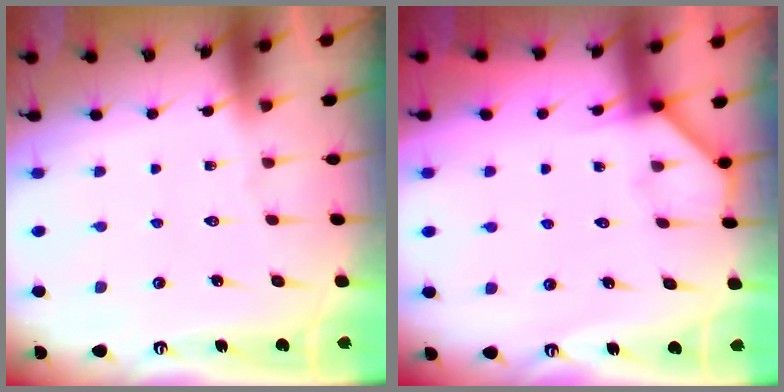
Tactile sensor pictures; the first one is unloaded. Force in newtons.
{"total": 2.9, "press": 2.9, "slide": 0.5}